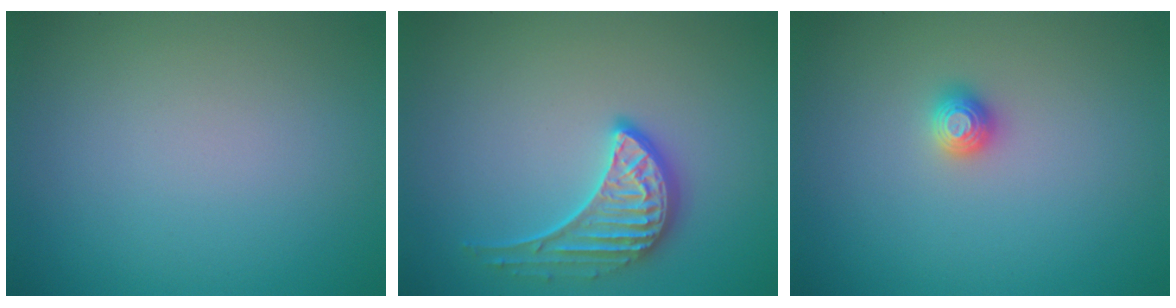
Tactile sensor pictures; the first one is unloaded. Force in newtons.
{"total": 3.5, "press": 3.1, "slide": 1.5}
{"total": 1.2, "press": 1.2, "slide": 0.2}